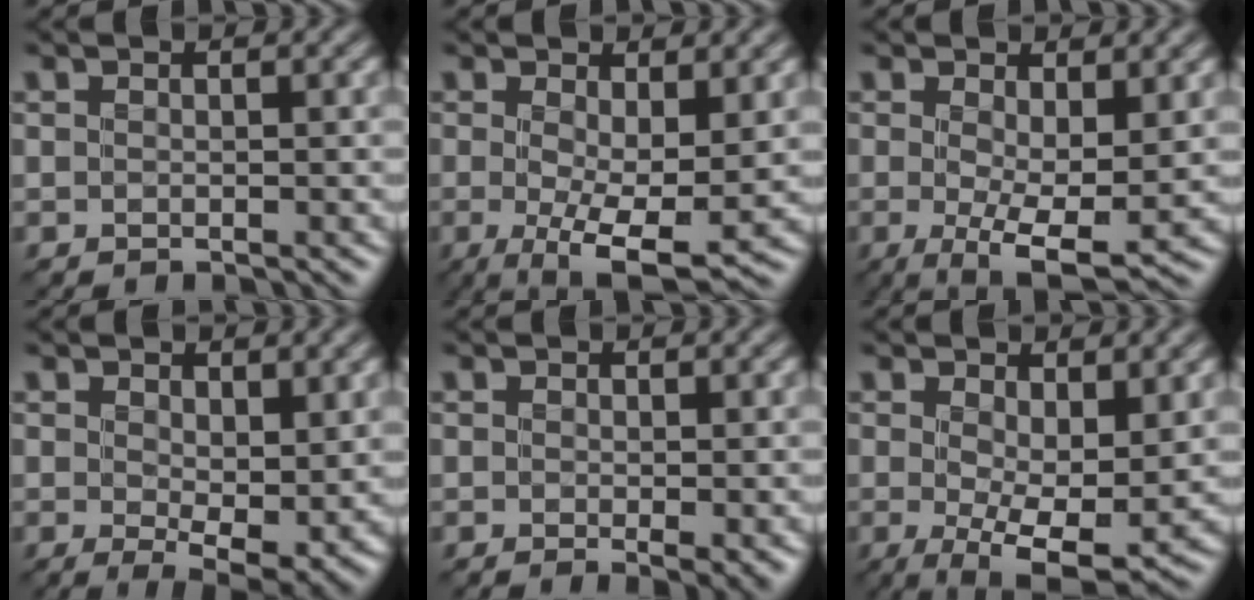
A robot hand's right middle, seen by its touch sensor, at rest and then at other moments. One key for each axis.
{"total": 6.9, "fx": -0.4, "fy": 2.1, "fz": 6.5, "tx": -0.108, "ty": -0.016, "tz": -0.006}
{"total": 6.0, "fx": -0.1, "fy": 1.8, "fz": 5.7, "tx": -0.098, "ty": -0.016, "tz": 0.000}
{"total": 5.2, "fx": 1.0, "fy": 2.2, "fz": 4.6, "tx": -0.078, "ty": -0.014, "tz": 0.022}
{"total": 1.5, "fx": 0.1, "fy": 0.1, "fz": 1.5, "tx": -0.021, "ty": -0.006, "tz": 0.003}
{"total": 7.5, "fx": 0.2, "fy": 2.9, "fz": 6.9, "tx": -0.110, "ty": -0.017, "tz": 0.005}